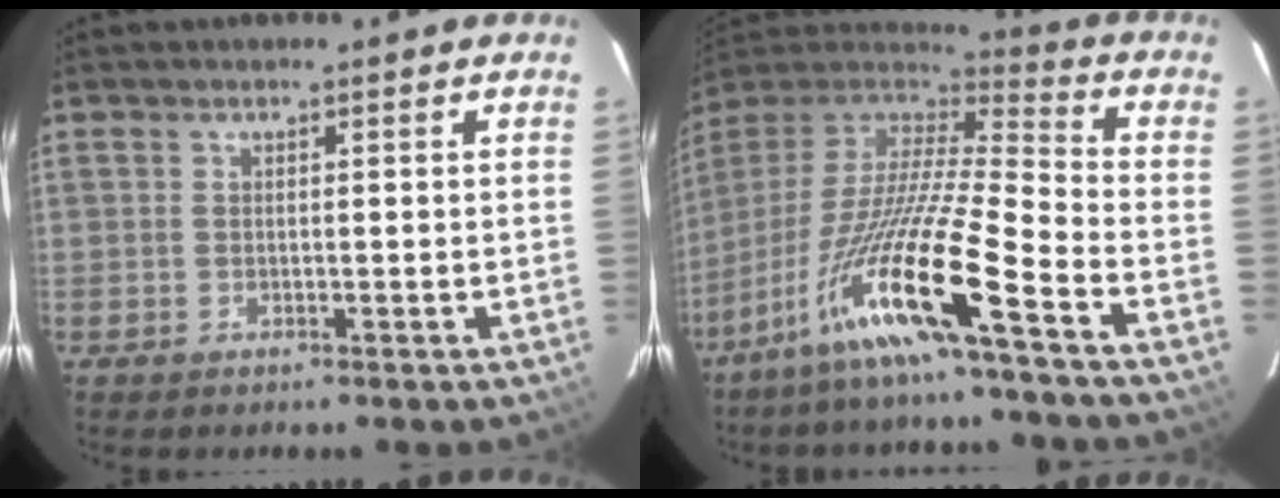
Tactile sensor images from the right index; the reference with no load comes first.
{"total": 19.2, "force": [-11.3, 0.4, 15.5], "torque": [-0.274, -0.038, -0.213]}